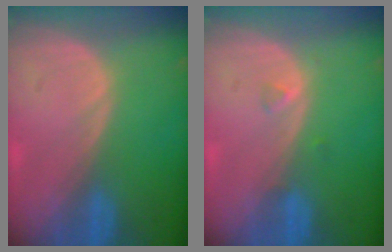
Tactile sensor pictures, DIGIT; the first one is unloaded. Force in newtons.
{"total": 1.0, "press": 1.0, "slide": 0.2}